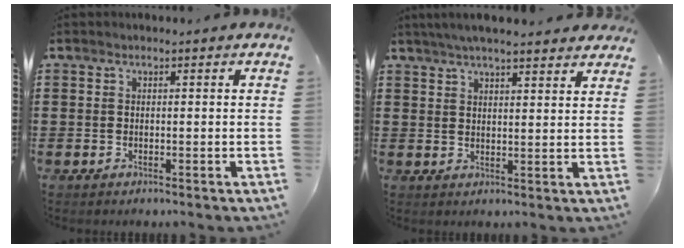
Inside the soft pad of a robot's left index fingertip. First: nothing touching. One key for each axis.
{"total": 4.5, "fx": 4.1, "fy": 0.2, "fz": 1.8, "tx": -0.044, "ty": -0.005, "tz": 0.075}